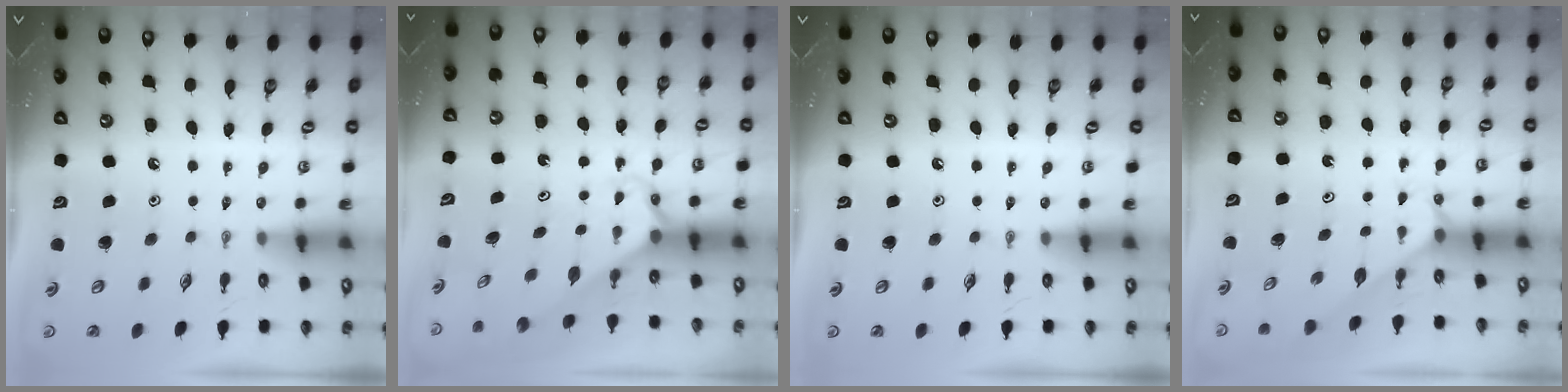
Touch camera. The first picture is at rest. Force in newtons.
{"total": 2.6, "press": 2.6, "slide": 0.1}
{"total": 0.0}
{"total": 2.9, "press": 2.9, "slide": 0.4}